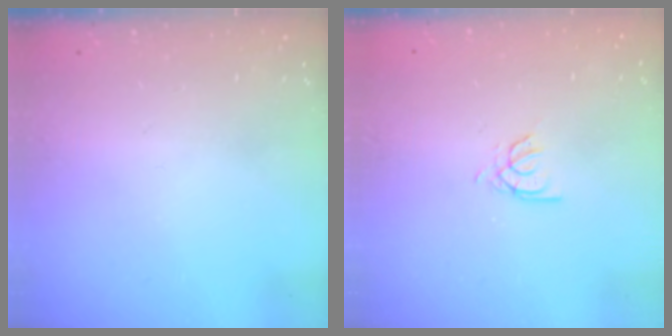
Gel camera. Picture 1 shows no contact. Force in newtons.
{"total": 2.7, "press": 2.7, "slide": 0.2}